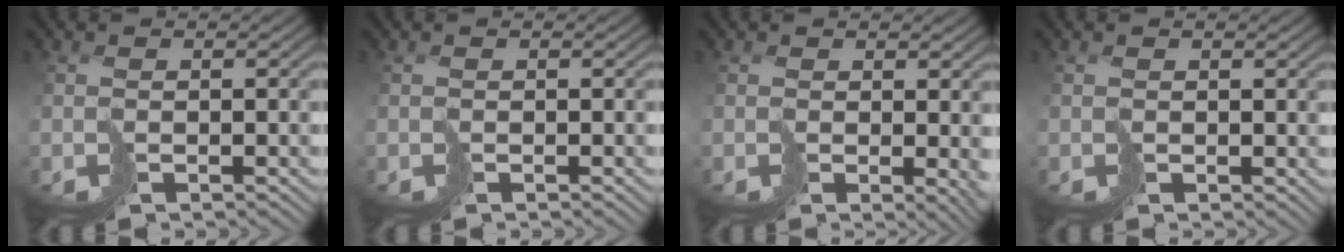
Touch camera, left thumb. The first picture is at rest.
{"total": 0.0}
{"total": 2.9, "force": [0.7, 1.2, 2.5], "torque": [-0.042, -0.010, 0.018]}
{"total": 0.7, "force": [0.7, 0.1, -0.2], "torque": [0.001, 0.002, 0.014]}